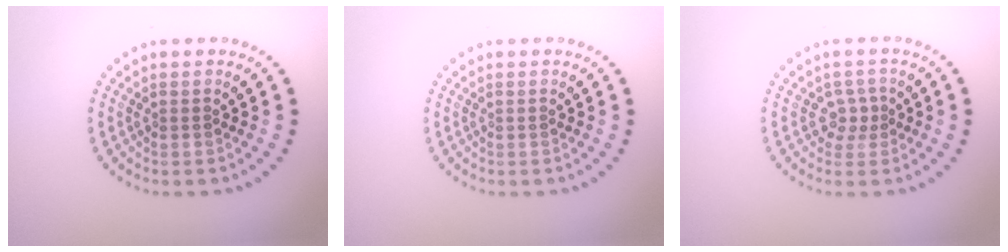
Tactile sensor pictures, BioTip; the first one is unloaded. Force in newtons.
{"total": 0.0}
{"total": 1.7, "press": 1.4, "slide": 1.1}